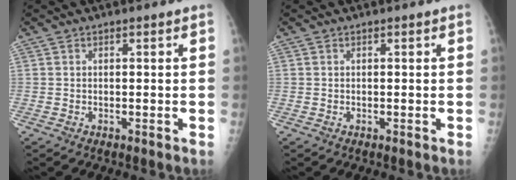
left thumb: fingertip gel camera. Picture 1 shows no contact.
{"total": 0.0}